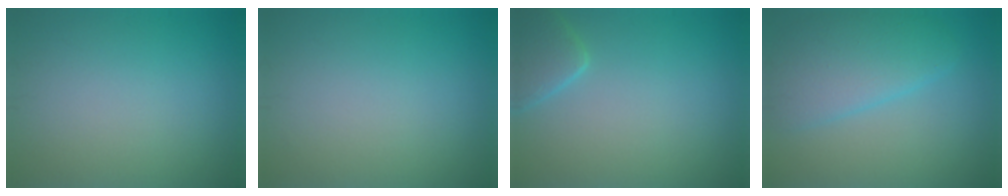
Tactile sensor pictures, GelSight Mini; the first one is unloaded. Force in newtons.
{"total": 0.0}
{"total": 2.4, "press": 2.4, "slide": 0.3}
{"total": 5.1, "press": 5.1, "slide": 0.3}